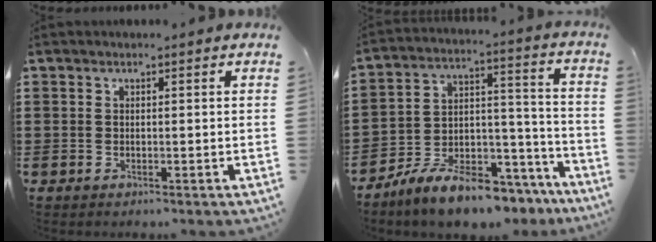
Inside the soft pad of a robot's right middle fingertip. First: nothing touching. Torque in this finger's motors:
{"motor_torque": [2.14, 0.00, 0.57, 0.21]}